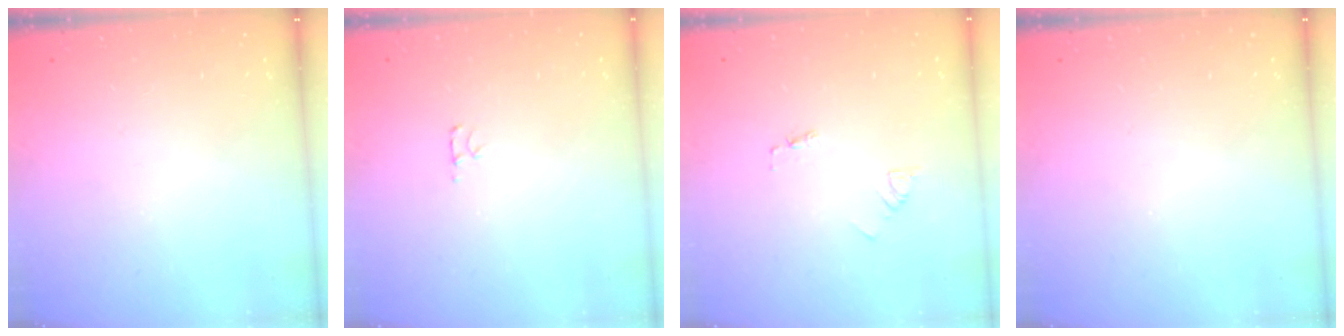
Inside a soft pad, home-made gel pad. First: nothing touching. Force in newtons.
{"total": 3.1, "press": 3.1, "slide": 0.4}
{"total": 2.1, "press": 2.1, "slide": 0.1}
{"total": 0.0}